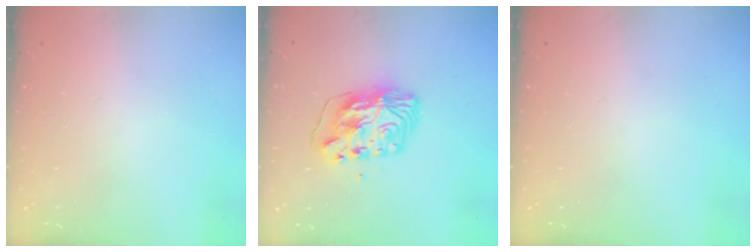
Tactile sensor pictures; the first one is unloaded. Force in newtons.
{"total": 9.6, "press": 9.6, "slide": 0.4}
{"total": 0.0}